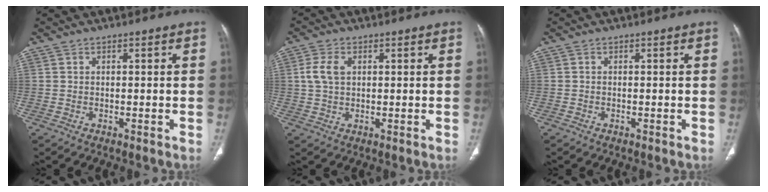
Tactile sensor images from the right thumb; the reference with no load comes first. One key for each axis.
{"total": 4.7, "fx": 1.1, "fy": 3.0, "fz": 3.4, "tx": -0.076, "ty": 0.006, "tz": 0.021}
{"total": 0.0}